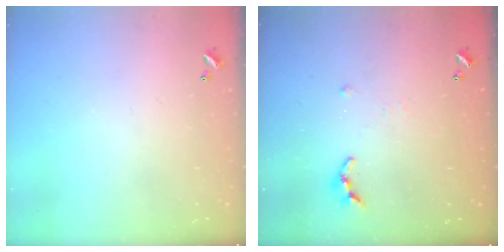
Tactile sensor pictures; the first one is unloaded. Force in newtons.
{"total": 4.6, "press": 4.5, "slide": 0.5}